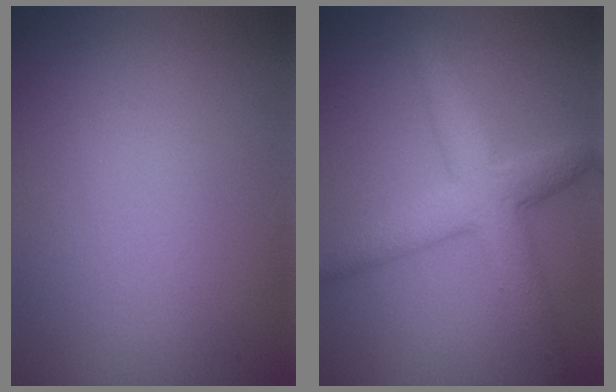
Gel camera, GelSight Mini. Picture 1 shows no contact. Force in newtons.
{"total": 5.3, "press": 5.3, "slide": 0.1}